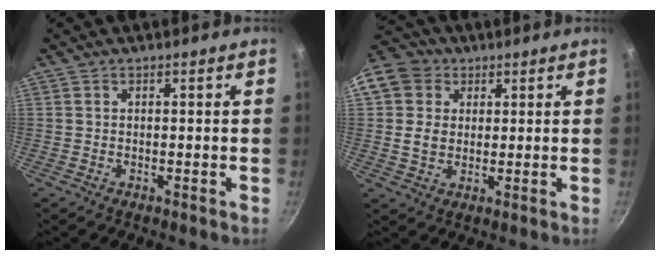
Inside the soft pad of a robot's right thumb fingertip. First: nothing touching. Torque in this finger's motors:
{"motor_torque": [-0.40, 0.52, 0.14, -0.12, 0.06]}